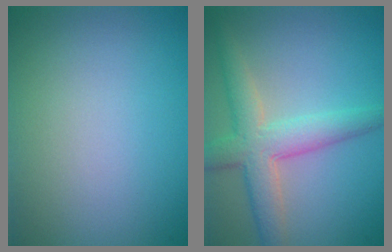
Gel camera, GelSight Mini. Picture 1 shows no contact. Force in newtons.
{"total": 4.8, "press": 4.8, "slide": 0.4}